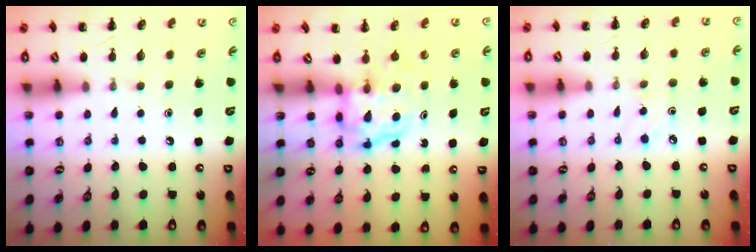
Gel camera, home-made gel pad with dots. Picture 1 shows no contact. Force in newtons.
{"total": 4.0, "press": 4.0, "slide": 0.4}
{"total": 2.7, "press": 2.5, "slide": 0.9}